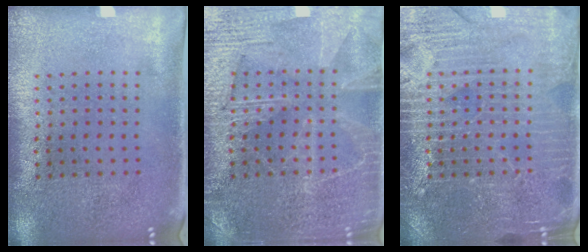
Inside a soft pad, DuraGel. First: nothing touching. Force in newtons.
{"total": 3.6, "press": 3.5, "slide": 0.6}
{"total": 4.0, "press": 4.0, "slide": 0.4}